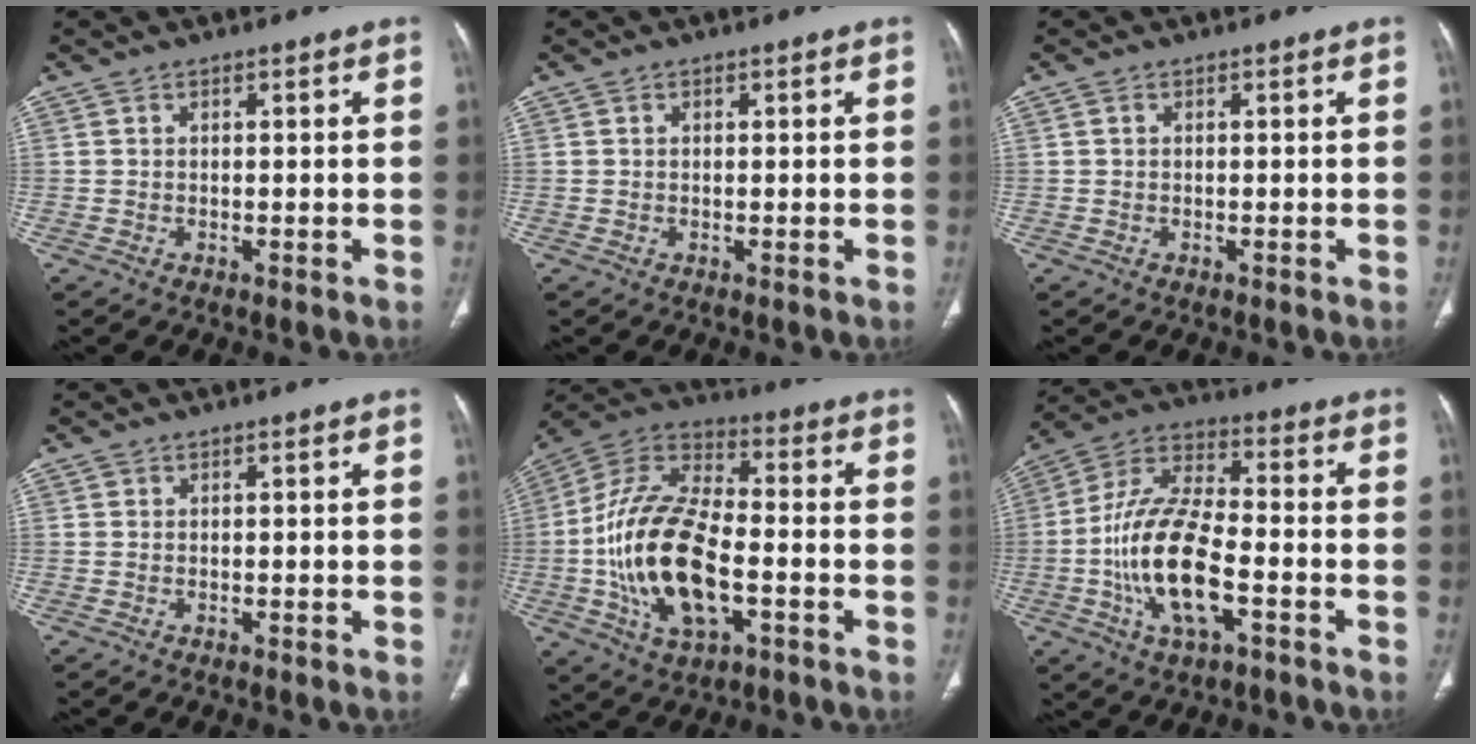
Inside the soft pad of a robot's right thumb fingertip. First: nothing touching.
{"total": 0.5, "force": [0.2, 0.4, 0.2], "torque": [-0.002, 0.000, 0.003]}
{"total": 0.5, "force": [0.1, 0.5, 0.2], "torque": [-0.002, 0.001, 0.002]}
{"total": 0.0}
{"total": 20.7, "force": [-4.1, 10.4, 17.4], "torque": [-0.337, 0.025, -0.074]}
{"total": 17.0, "force": [-4.6, 7.4, 14.6], "torque": [-0.285, 0.030, -0.085]}